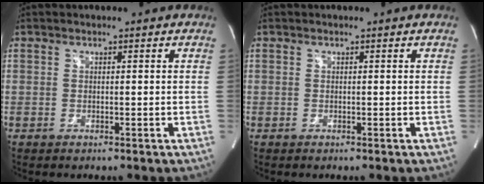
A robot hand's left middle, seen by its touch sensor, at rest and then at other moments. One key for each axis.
{"total": 0.0}